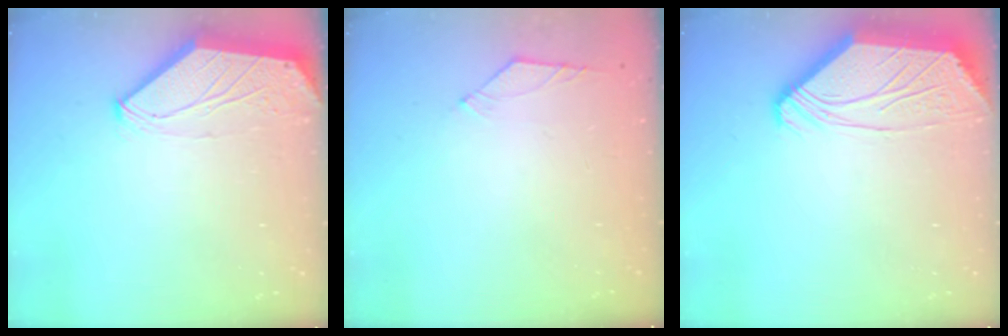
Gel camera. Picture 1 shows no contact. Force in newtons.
{"total": 3.8, "press": 3.7, "slide": 0.8}
{"total": 5.0, "press": 5.0, "slide": 0.5}